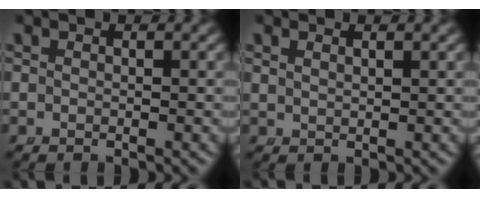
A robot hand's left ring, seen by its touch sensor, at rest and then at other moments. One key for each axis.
{"total": 0.8, "fx": 0.8, "fy": 0.0, "fz": 0.2, "tx": -0.004, "ty": -0.005, "tz": 0.024}